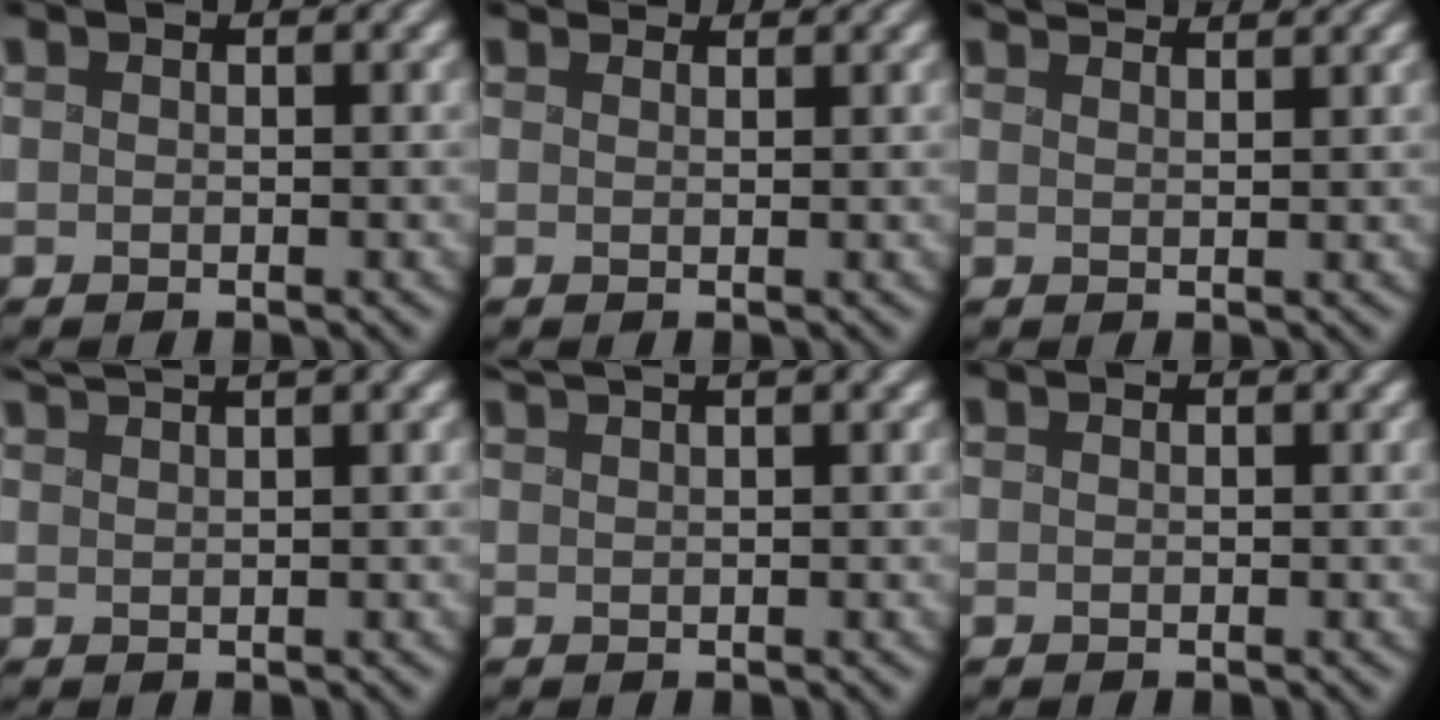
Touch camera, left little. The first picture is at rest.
{"total": 2.5, "force": [2.3, 0.7, 0.6], "torque": [-0.025, 0.006, 0.039]}
{"total": 3.0, "force": [2.9, -0.1, 0.8], "torque": [-0.023, 0.012, 0.043]}
{"total": 2.7, "force": [2.5, -0.5, 0.9], "torque": [-0.026, 0.019, 0.051]}
{"total": 2.2, "force": [2.0, -0.3, 0.9], "torque": [-0.024, 0.016, 0.039]}
{"total": 0.0}